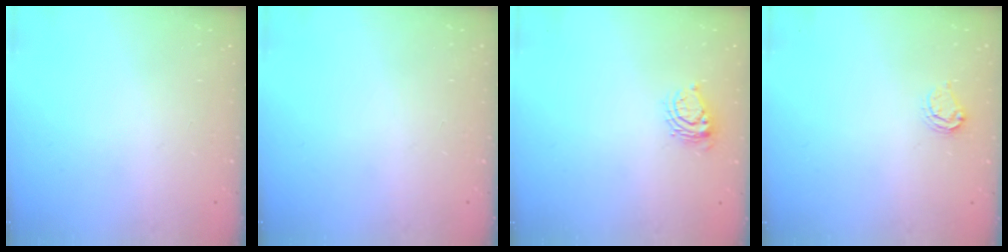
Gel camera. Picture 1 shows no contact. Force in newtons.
{"total": 0.0}
{"total": 6.2, "press": 6.2, "slide": 0.8}
{"total": 4.7, "press": 4.7, "slide": 0.5}